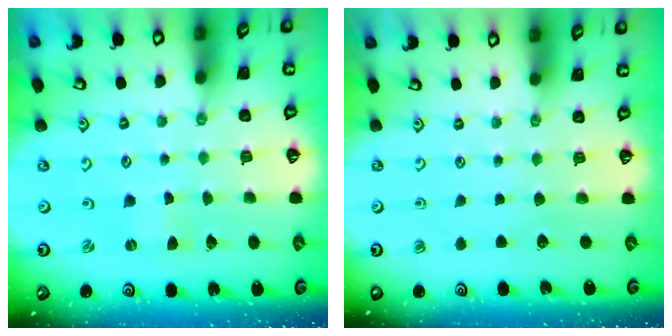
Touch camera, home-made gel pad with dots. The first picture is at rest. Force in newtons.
{"total": 0.0}